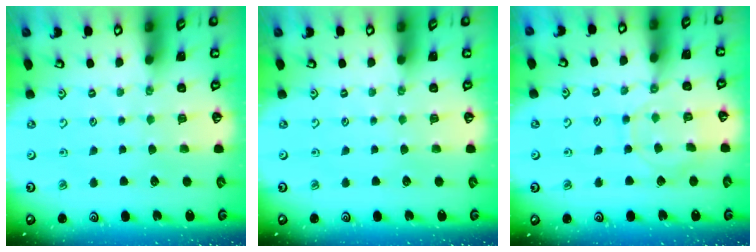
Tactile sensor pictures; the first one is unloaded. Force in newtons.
{"total": 0.0}
{"total": 8.9, "press": 8.9, "slide": 1.2}